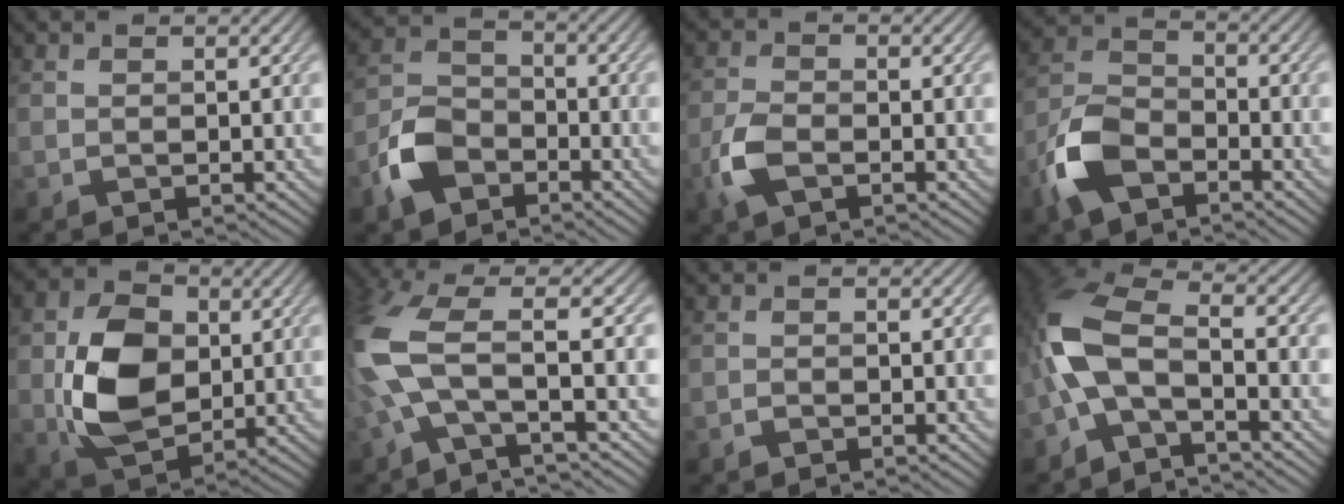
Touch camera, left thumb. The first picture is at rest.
{"total": 6.9, "force": [-3.9, 4.4, 3.7], "torque": [-0.091, 0.002, -0.093]}
{"total": 4.6, "force": [-2.1, 2.4, 3.3], "torque": [-0.086, -0.004, -0.054]}
{"total": 8.5, "force": [-4.8, 4.5, 5.3], "torque": [-0.128, -0.001, -0.112]}
{"total": 10.4, "force": [0.5, 7.4, 7.4], "torque": [-0.169, 0.001, 0.007]}
{"total": 10.4, "force": [-1.4, 3.1, 9.8], "torque": [-0.228, 0.006, -0.043]}
{"total": 0.7, "force": [-0.6, 0.2, 0.2], "torque": [-0.006, 0.001, -0.016]}
{"total": 9.6, "force": [-2.7, 4.1, 8.3], "torque": [-0.182, 0.013, -0.079]}